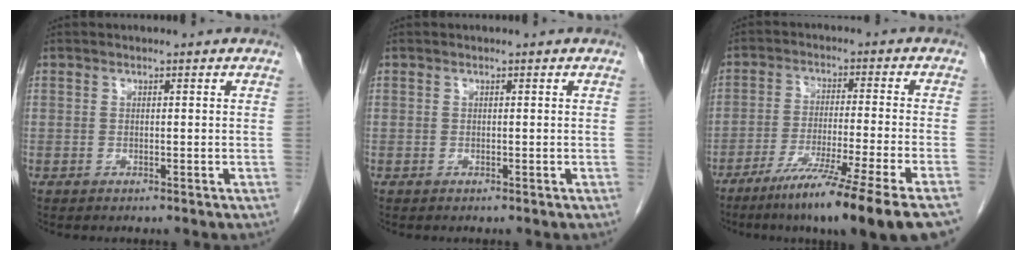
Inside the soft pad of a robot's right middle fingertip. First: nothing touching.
{"total": 0.0}
{"total": 16.2, "force": [-11.6, -1.7, 11.2], "torque": [-0.152, -0.052, -0.180]}